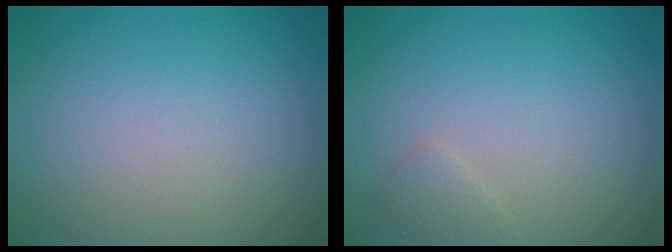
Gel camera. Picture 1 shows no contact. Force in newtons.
{"total": 1.1, "press": 1.1, "slide": 0.0}